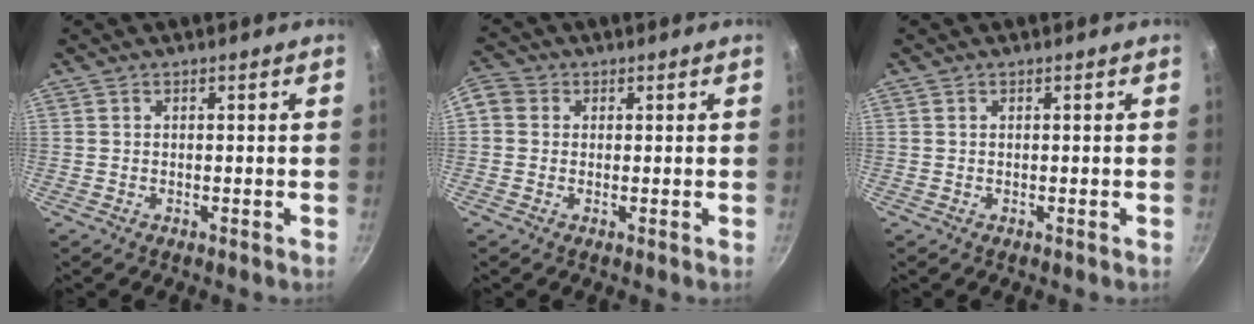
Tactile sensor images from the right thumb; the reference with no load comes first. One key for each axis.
{"total": 5.0, "fx": 0.7, "fy": 4.4, "fz": 2.2, "tx": -0.044, "ty": 0.009, "tz": -0.005}
{"total": 0.0}